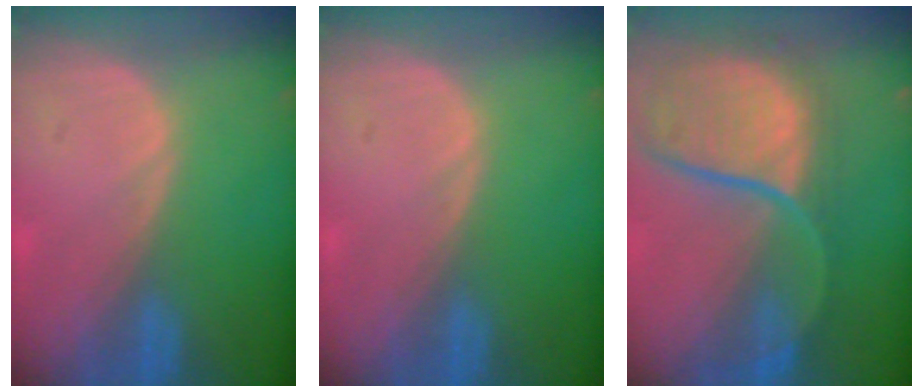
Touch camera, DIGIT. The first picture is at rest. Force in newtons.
{"total": 0.0}
{"total": 11.8, "press": 9.8, "slide": 6.6}